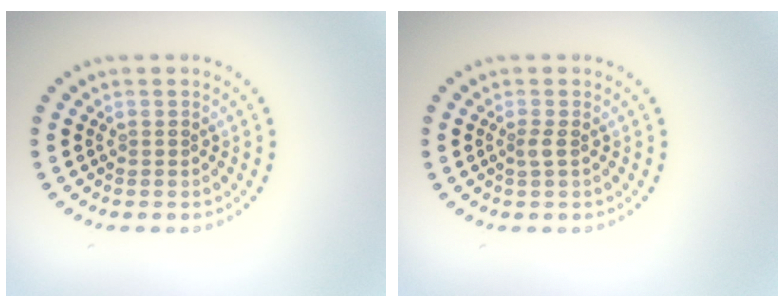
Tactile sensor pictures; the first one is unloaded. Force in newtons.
{"total": 0.9, "press": 0.7, "slide": 0.6}